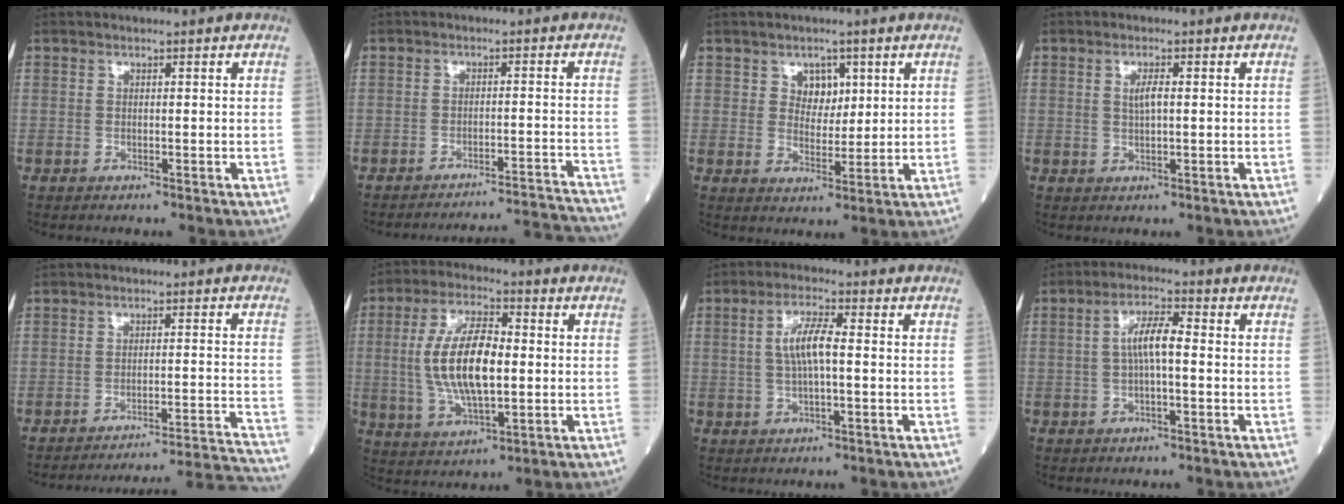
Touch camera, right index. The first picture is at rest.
{"total": 13.5, "force": [-13.2, -2.7, 0.8], "torque": [0.013, -0.007, -0.170]}
{"total": 3.9, "force": [1.8, 2.9, 1.9], "torque": [-0.022, 0.003, 0.030]}
{"total": 2.2, "force": [0.4, 0.5, 2.1], "torque": [-0.041, 0.000, 0.008]}
{"total": 19.0, "force": [-18.4, -3.6, 3.0], "torque": [-0.005, -0.022, -0.238]}
{"total": 12.8, "force": [0.3, 4.4, 12.0], "torque": [-0.245, 0.007, 0.008]}
{"total": 5.6, "force": [0.3, 1.1, 5.5], "torque": [-0.112, 0.012, 0.005]}
{"total": 5.3, "force": [0.0, 1.2, 5.2], "torque": [-0.100, 0.017, -0.003]}